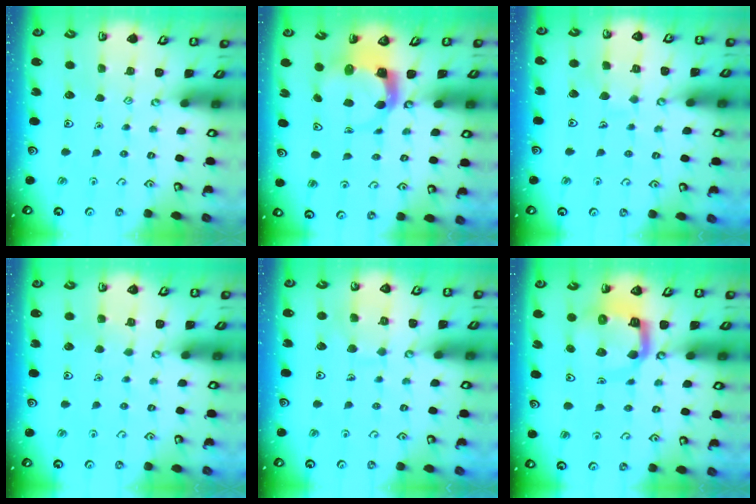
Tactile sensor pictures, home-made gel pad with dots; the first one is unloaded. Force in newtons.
{"total": 3.8, "press": 3.8, "slide": 0.6}
{"total": 6.1, "press": 6.1, "slide": 0.6}
{"total": 3.4, "press": 3.4, "slide": 0.3}
{"total": 8.1, "press": 8.1, "slide": 0.7}
{"total": 11.0, "press": 10.9, "slide": 1.3}